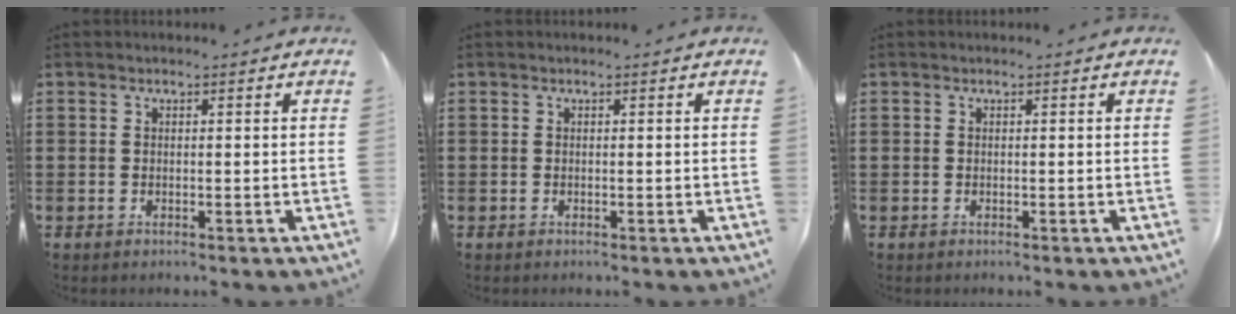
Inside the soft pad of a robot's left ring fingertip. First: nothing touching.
{"total": 0.0}
{"total": 0.0}